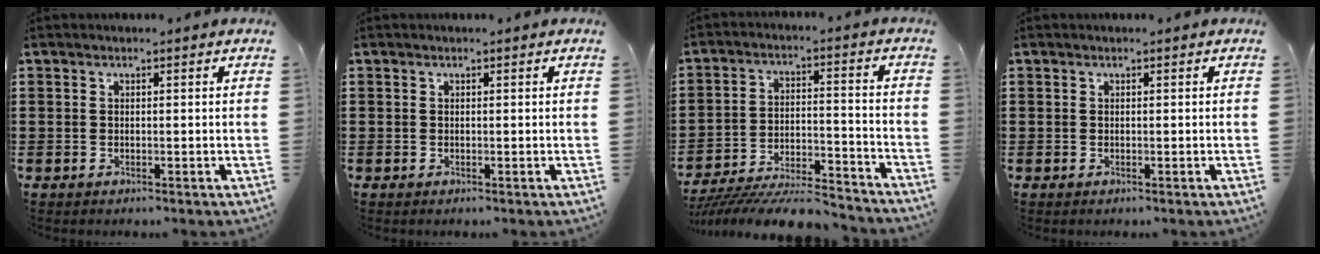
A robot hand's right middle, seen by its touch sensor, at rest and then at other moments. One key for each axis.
{"total": 0.0}
{"total": 8.4, "fx": -7.9, "fy": 0.6, "fz": 2.6, "tx": -0.040, "ty": 0.011, "tz": -0.152}
{"total": 0.0}